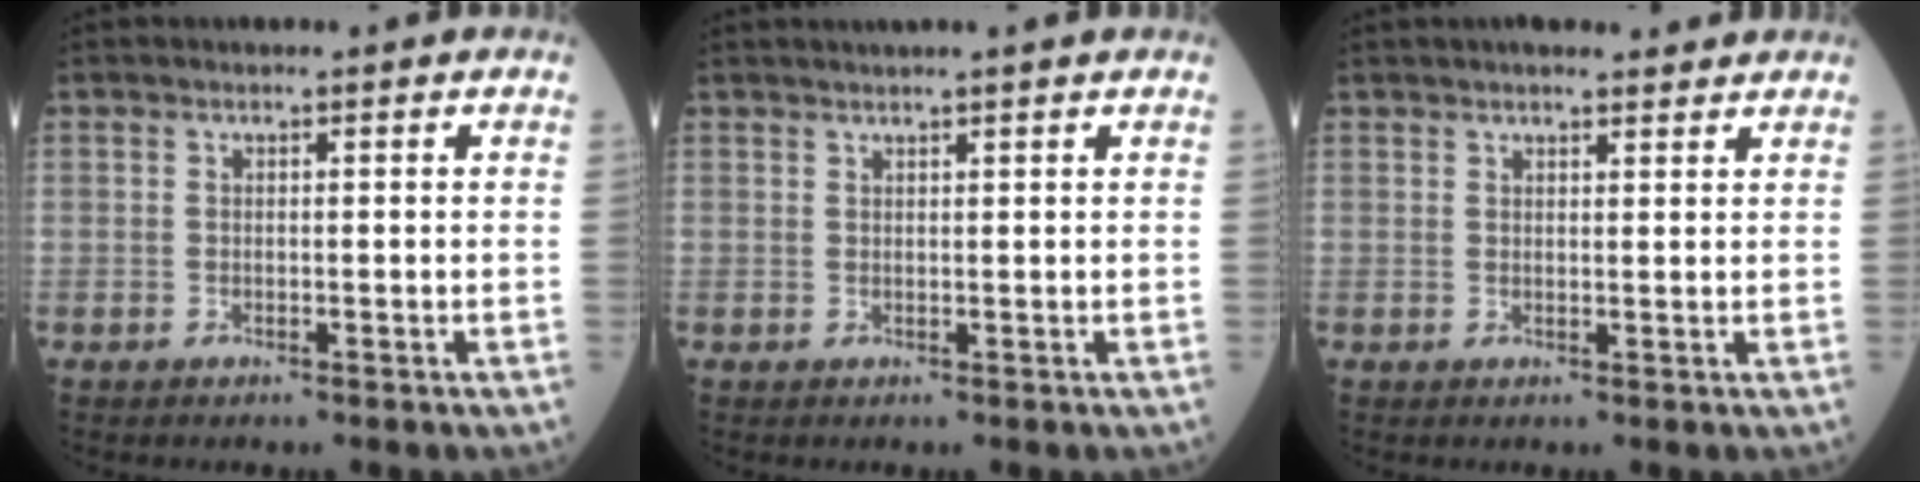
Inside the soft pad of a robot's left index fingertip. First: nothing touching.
{"total": 3.8, "force": [3.2, -0.5, 1.8], "torque": [-0.020, 0.027, 0.047]}
{"total": 5.0, "force": [4.5, 1.0, 2.1], "torque": [-0.025, 0.021, 0.060]}